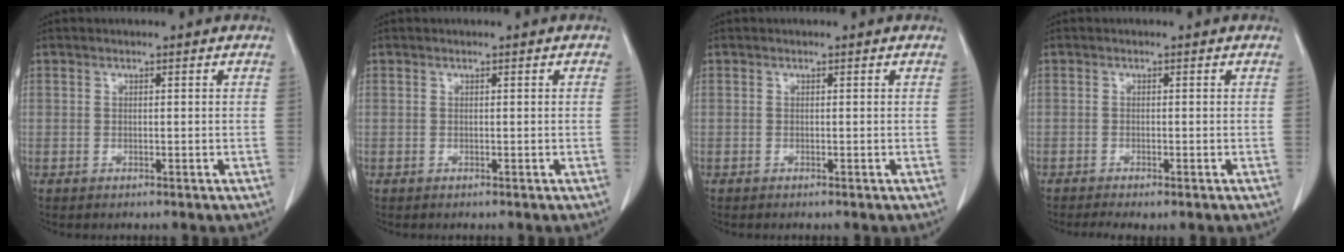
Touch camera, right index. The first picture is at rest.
{"total": 0.0}
{"total": 0.0}
{"total": 3.5, "force": [-2.7, 0.7, 2.1], "torque": [-0.025, -0.008, -0.035]}